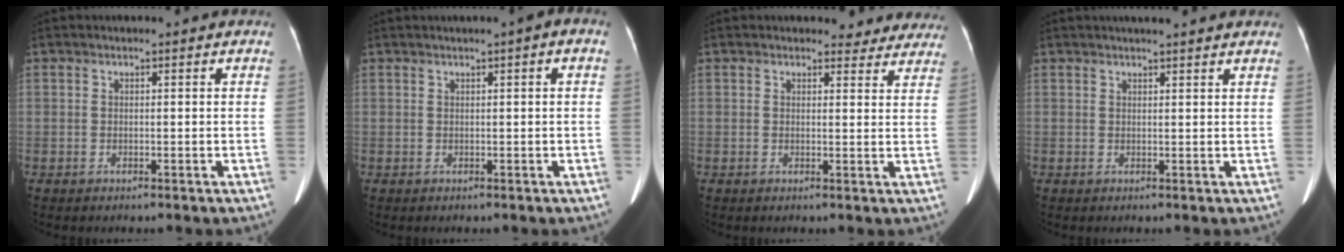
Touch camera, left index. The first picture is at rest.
{"total": 1.9, "force": [0.6, 0.1, 1.8], "torque": [-0.027, 0.009, 0.006]}
{"total": 6.1, "force": [5.7, 2.3, 0.3], "torque": [0.024, -0.009, 0.040]}
{"total": 8.0, "force": [7.1, 0.9, 3.7], "torque": [-0.049, 0.027, 0.081]}